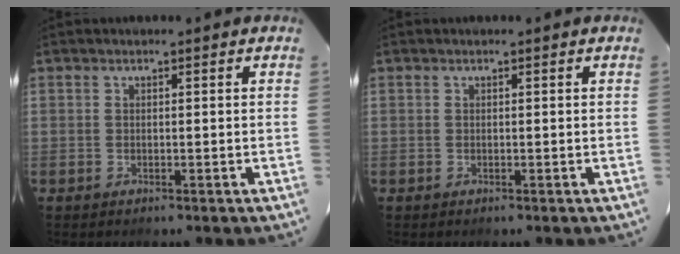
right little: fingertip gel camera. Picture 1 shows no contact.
{"total": 0.0}